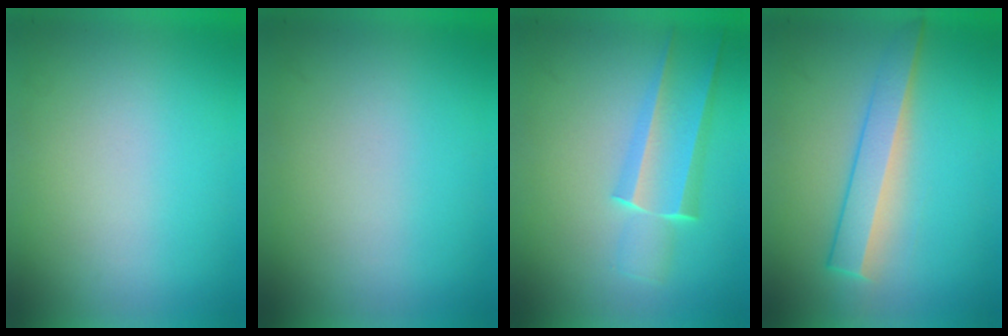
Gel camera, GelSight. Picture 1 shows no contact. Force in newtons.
{"total": 0.0}
{"total": 2.6}
{"total": 3.2}